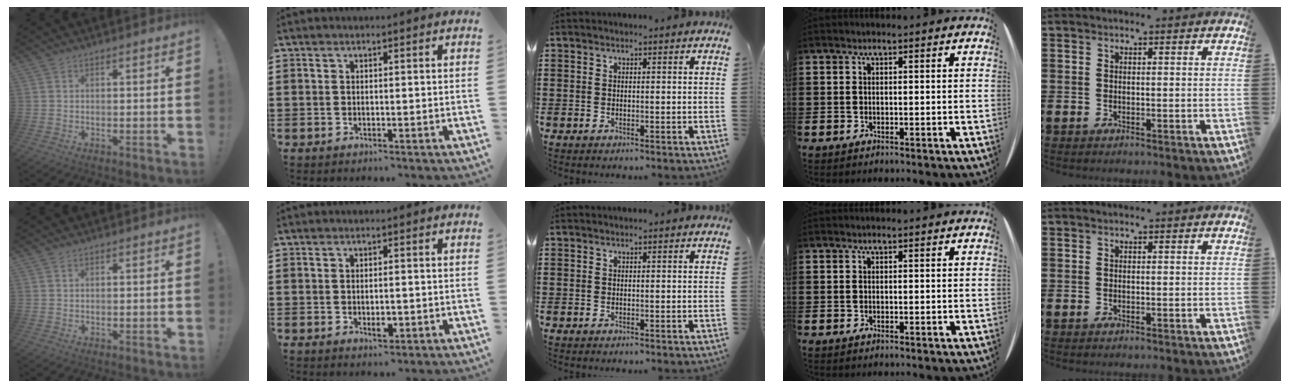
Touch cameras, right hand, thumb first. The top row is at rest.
{"thumb": {"total": 0.6, "force": [0.4, 0.1, 0.4], "torque": [-0.004, -0.002, 0.007]}, "index": {"total": 2.5, "force": [-0.6, 0.8, 2.2], "torque": [-0.039, -0.001, -0.009]}}